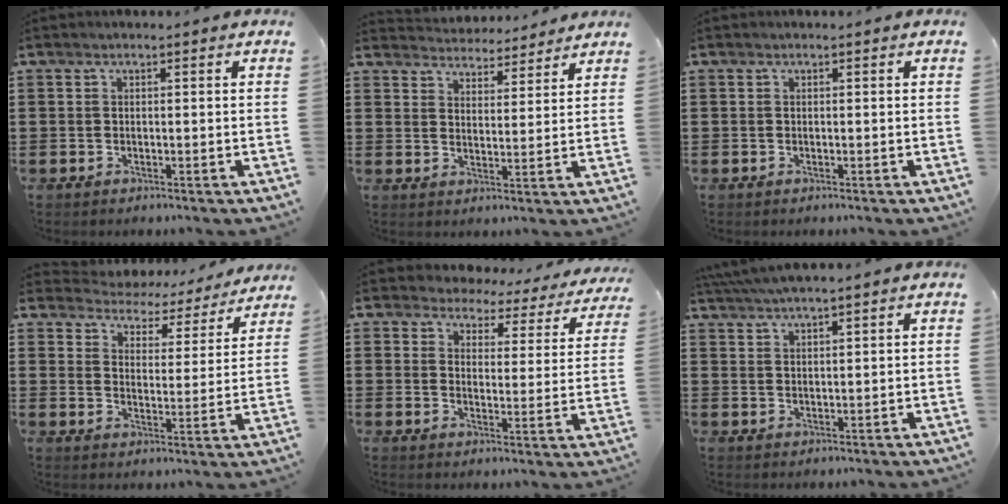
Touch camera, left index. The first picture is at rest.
{"total": 4.3, "force": [4.2, 0.4, -0.2], "torque": [-0.015, -0.024, 0.075]}
{"total": 0.0}
{"total": 4.0, "force": [3.9, 0.6, -0.2], "torque": [-0.025, -0.034, 0.062]}
{"total": 3.6, "force": [3.4, 1.2, 0.2], "torque": [-0.027, -0.023, 0.055]}
{"total": 3.1, "force": [2.9, -0.3, 1.2], "torque": [-0.032, -0.001, 0.055]}